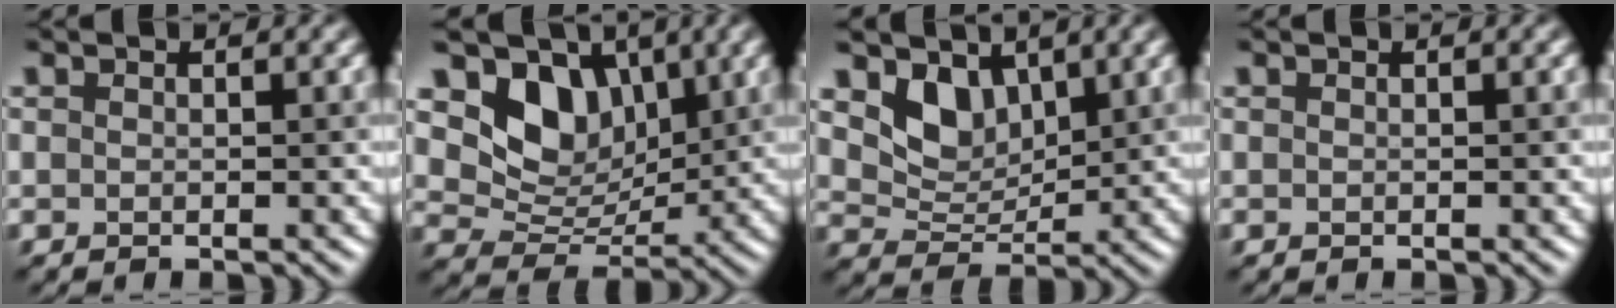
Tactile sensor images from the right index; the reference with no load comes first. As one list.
[{"total": 6.4, "force": [2.8, 4.7, 3.3], "torque": [-0.055, -0.014, 0.042]}, {"total": 3.8, "force": [2.3, 2.5, 1.8], "torque": [-0.043, -0.015, 0.037]}, {"total": 0.0}]